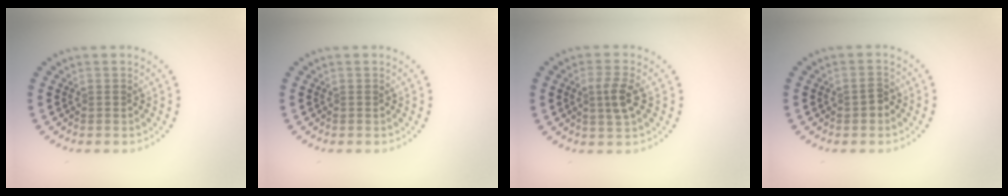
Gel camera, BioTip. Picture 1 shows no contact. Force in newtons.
{"total": 0.0}
{"total": 2.6, "press": 2.4, "slide": 1.0}
{"total": 1.3, "press": 1.2, "slide": 0.3}